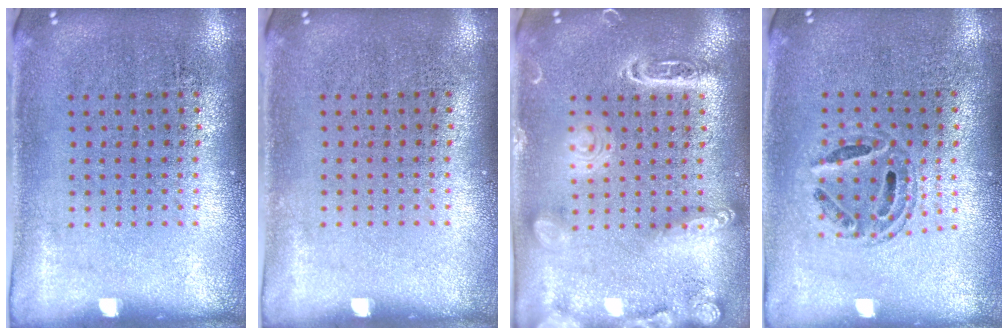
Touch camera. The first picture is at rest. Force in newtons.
{"total": 0.0}
{"total": 3.5, "press": 3.5, "slide": 0.4}
{"total": 0.6, "press": 0.6, "slide": 0.2}